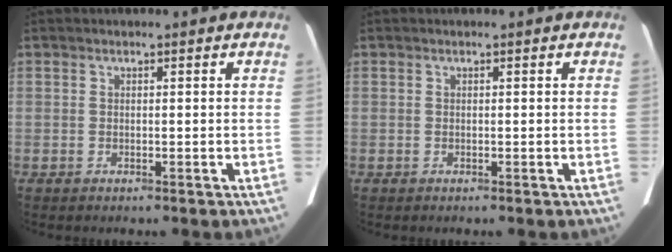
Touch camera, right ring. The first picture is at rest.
{"total": 0.0}